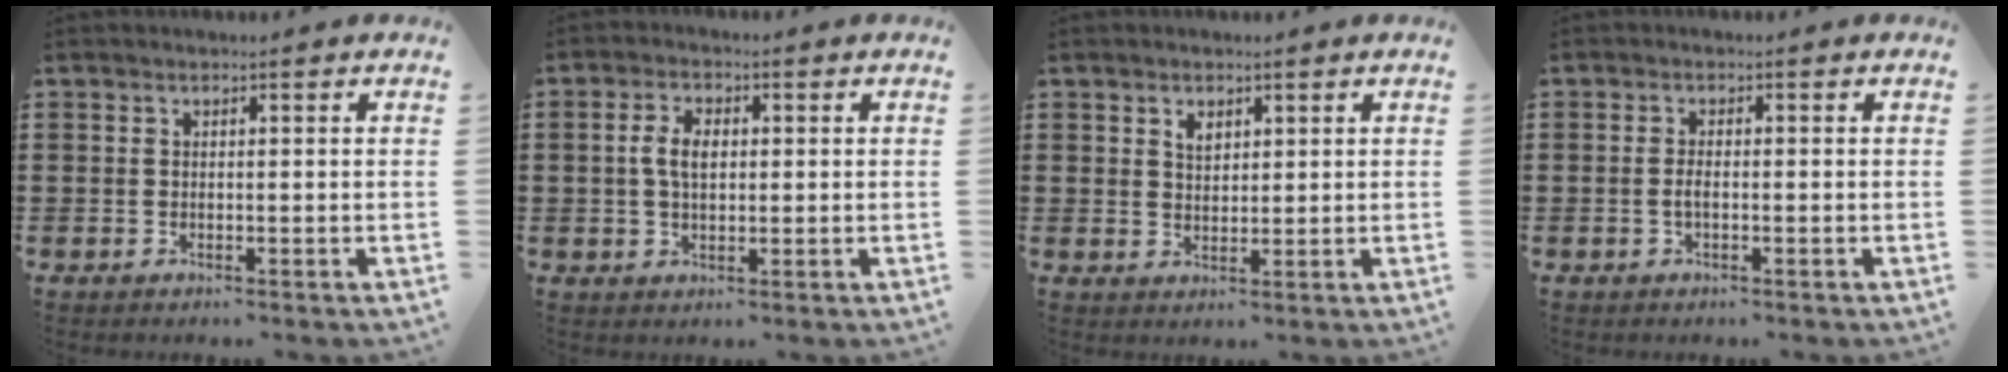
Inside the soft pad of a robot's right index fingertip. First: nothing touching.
{"total": 4.3, "force": [0.4, 2.2, 3.6], "torque": [-0.083, 0.004, 0.003]}
{"total": 1.9, "force": [1.3, 1.0, 1.0], "torque": [-0.024, 0.001, 0.025]}
{"total": 1.4, "force": [-0.4, 0.4, 1.3], "torque": [-0.032, -0.001, -0.010]}